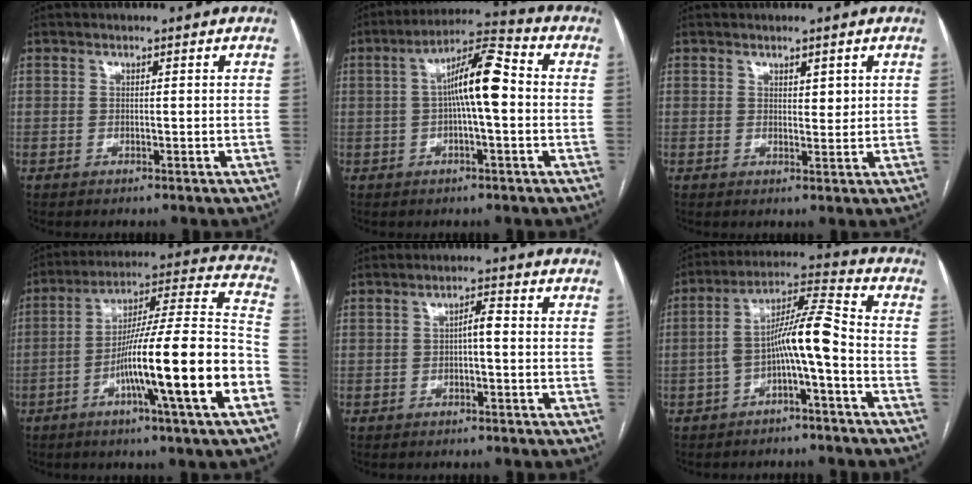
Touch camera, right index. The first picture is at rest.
{"total": 9.3, "force": [0.2, 1.5, 9.2], "torque": [-0.162, 0.029, -0.001]}
{"total": 1.8, "force": [0.9, 0.8, 1.3], "torque": [-0.016, -0.004, 0.015]}
{"total": 20.9, "force": [-7.5, -0.5, 19.4], "torque": [-0.281, -0.001, -0.127]}
{"total": 2.3, "force": [-0.3, 0.6, 2.2], "torque": [-0.035, 0.007, -0.006]}
{"total": 8.8, "force": [-2.7, 0.6, 8.4], "torque": [-0.151, 0.036, -0.047]}